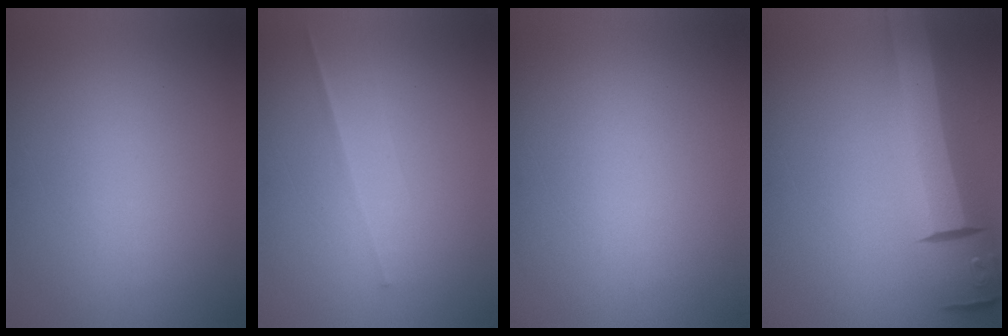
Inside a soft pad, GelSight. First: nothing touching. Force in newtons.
{"total": 1.4}
{"total": 1.3}
{"total": 10.0}